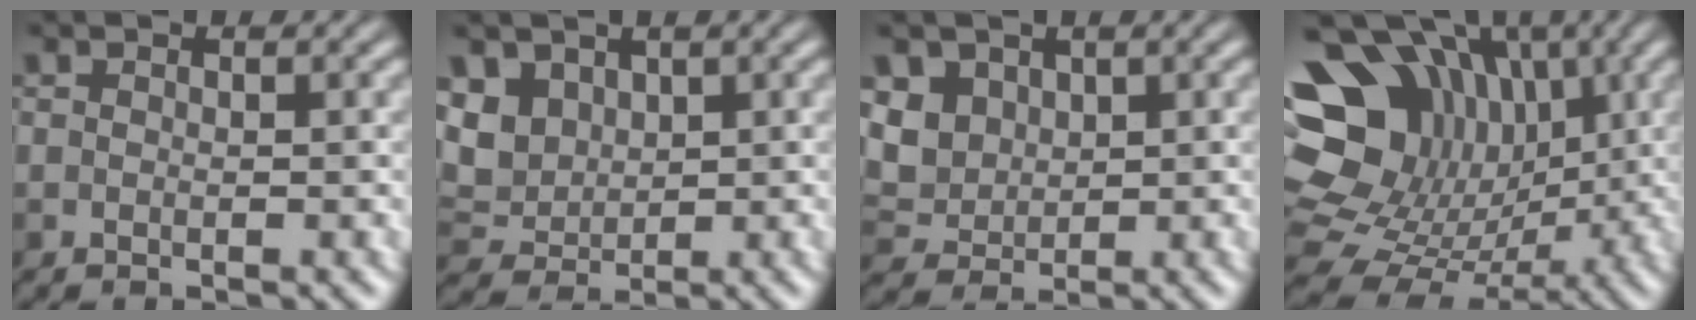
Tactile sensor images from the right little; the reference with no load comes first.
{"total": 3.8, "force": [1.4, 3.0, 2.0], "torque": [-0.060, -0.001, 0.019]}
{"total": 3.2, "force": [0.9, 2.8, 1.4], "torque": [-0.048, -0.003, 0.009]}
{"total": 14.2, "force": [3.2, 10.9, 8.6], "torque": [-0.163, 0.025, 0.066]}